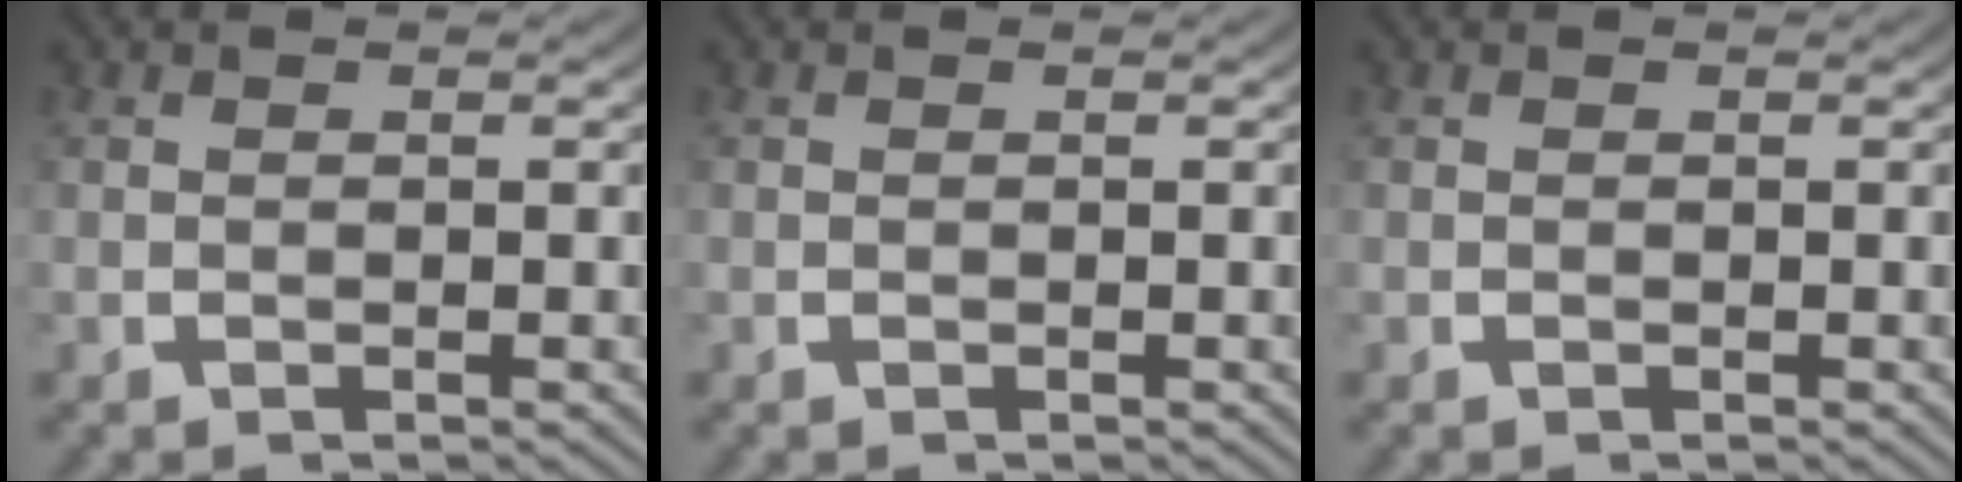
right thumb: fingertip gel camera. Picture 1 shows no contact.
{"total": 0.0}
{"total": 0.0}